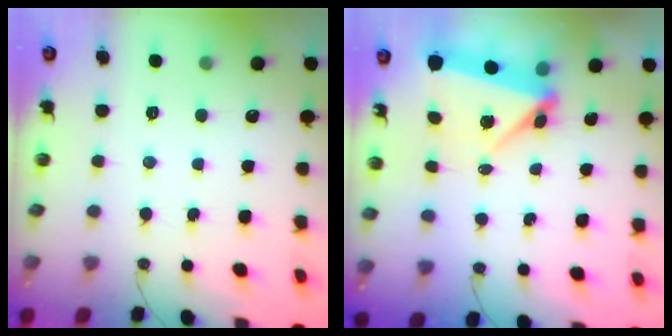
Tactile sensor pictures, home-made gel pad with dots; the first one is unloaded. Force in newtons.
{"total": 5.9, "press": 5.7, "slide": 1.3}